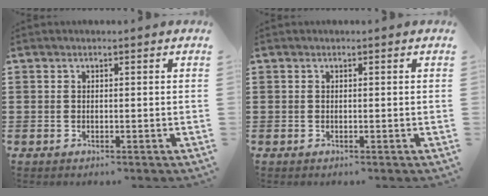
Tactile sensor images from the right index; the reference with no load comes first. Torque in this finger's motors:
{"motor_torque": [1.07, 1.07, 0.00, 0.00]}